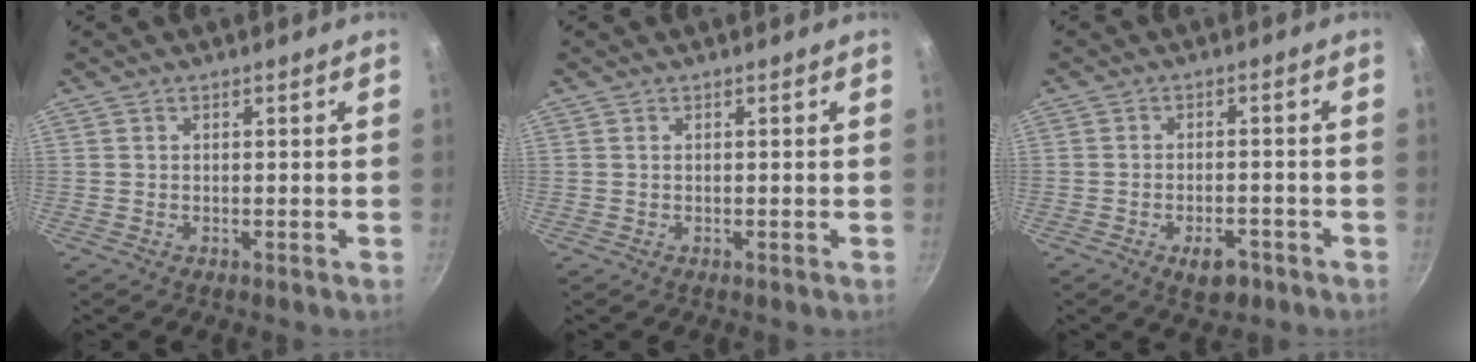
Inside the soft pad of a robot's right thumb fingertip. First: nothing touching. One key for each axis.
{"total": 0.0}
{"total": 5.2, "fx": -2.8, "fy": 2.7, "fz": 3.4, "tx": -0.039, "ty": 0.019, "tz": -0.037}